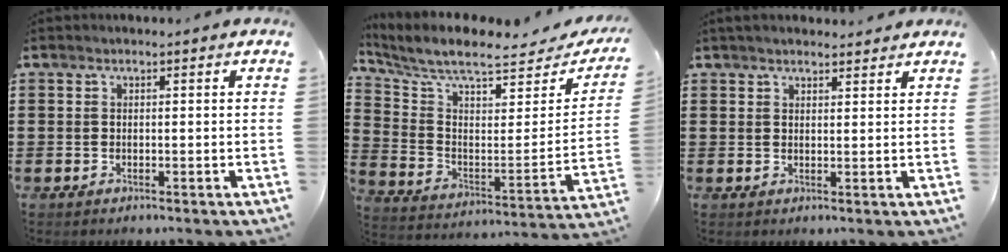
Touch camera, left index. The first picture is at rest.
{"total": 7.6, "force": [6.4, 0.7, 4.1], "torque": [-0.110, -0.052, 0.104]}
{"total": 2.1, "force": [2.0, 0.4, 0.5], "torque": [-0.014, 0.002, 0.039]}